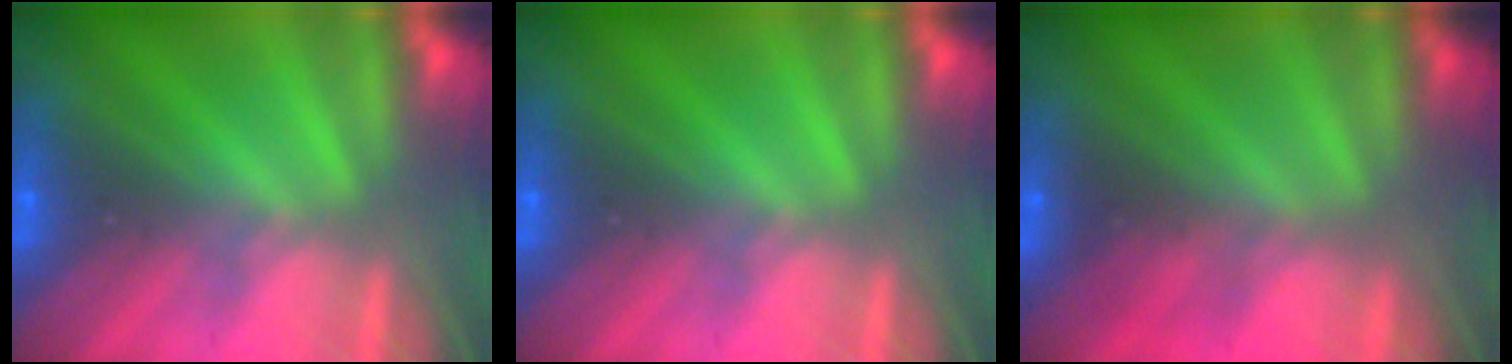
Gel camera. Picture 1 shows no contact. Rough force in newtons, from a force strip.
{"total": 0.0}
{"total": 2.2}